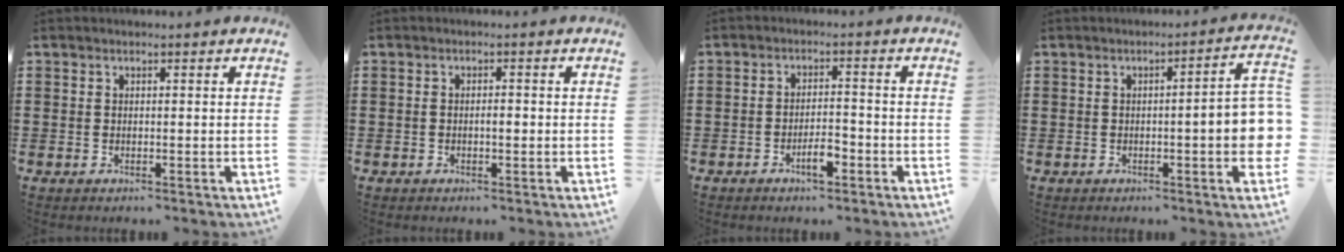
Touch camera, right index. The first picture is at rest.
{"total": 1.5, "force": [-0.3, 0.5, 1.4], "torque": [-0.026, -0.001, -0.005]}
{"total": 3.9, "force": [-2.1, 1.2, 3.0], "torque": [-0.058, 0.001, -0.040]}
{"total": 7.2, "force": [-0.8, 1.1, 7.1], "torque": [-0.091, -0.012, -0.014]}